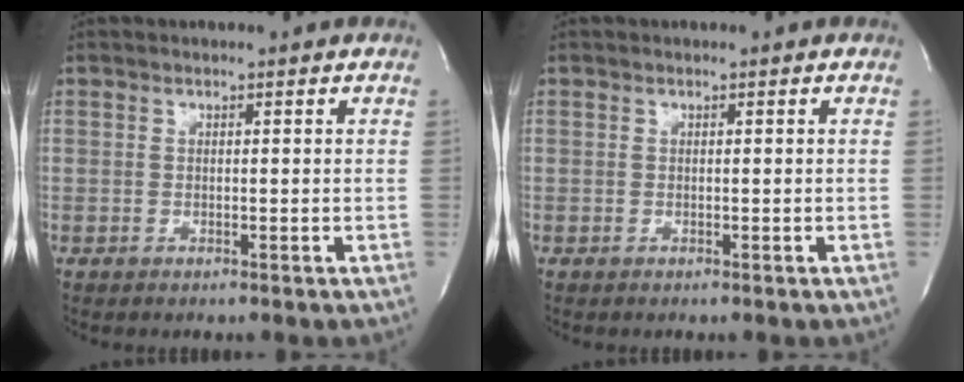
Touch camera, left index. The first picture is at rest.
{"total": 0.0}